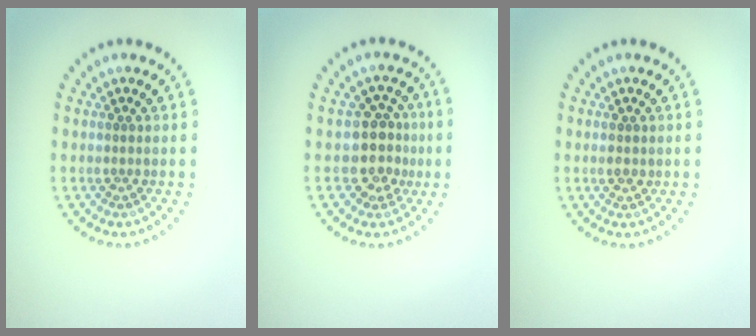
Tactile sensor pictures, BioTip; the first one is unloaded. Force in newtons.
{"total": 3.4, "press": 2.9, "slide": 1.8}
{"total": 1.1, "press": 1.1, "slide": 0.1}